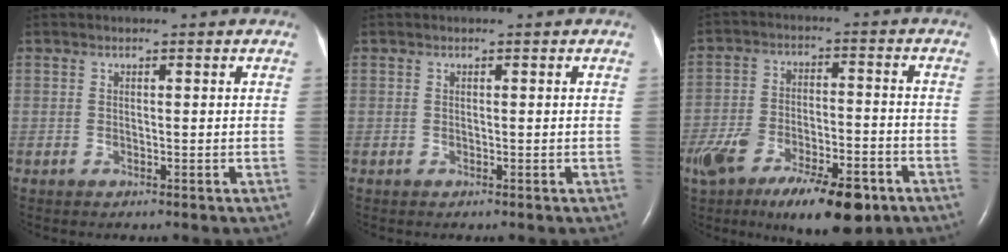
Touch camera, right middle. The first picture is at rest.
{"total": 0.0}
{"total": 18.8, "force": [-11.5, 6.5, 13.4], "torque": [-0.236, -0.019, -0.189]}